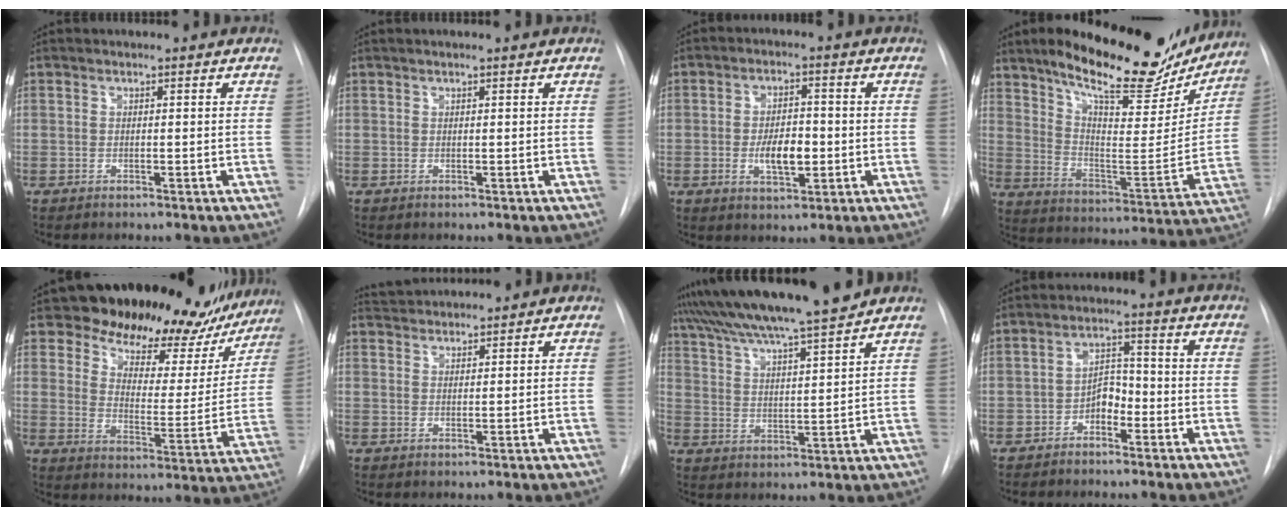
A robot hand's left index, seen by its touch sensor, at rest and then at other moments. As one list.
[{"total": 0.6, "force": [0.4, -0.1, 0.5], "torque": [-0.010, 0.006, 0.008]}, {"total": 6.2, "force": [-1.2, 2.7, 5.4], "torque": [-0.095, 0.001, -0.016]}, {"total": 22.8, "force": [18.3, 6.7, 11.8], "torque": [-0.175, -0.020, 0.262]}, {"total": 24.9, "force": [20.8, 9.9, 9.5], "torque": [-0.145, -0.020, 0.262]}, {"total": 3.2, "force": [3.2, 0.1, -0.1], "torque": [-0.005, 0.025, 0.062]}, {"total": 15.2, "force": [13.5, -1.0, 6.9], "torque": [-0.123, 0.009, 0.216]}, {"total": 4.2, "force": [-2.4, 2.4, 2.6], "torque": [-0.043, 0.015, -0.045]}]